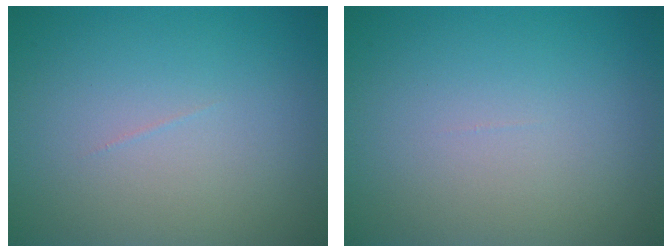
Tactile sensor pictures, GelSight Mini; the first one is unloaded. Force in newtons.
{"total": 0.0}